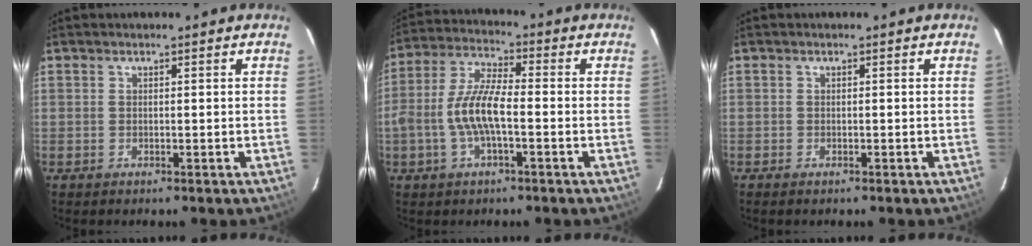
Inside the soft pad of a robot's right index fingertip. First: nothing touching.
{"total": 9.6, "force": [-2.4, 3.0, 8.7], "torque": [-0.187, 0.008, -0.048]}
{"total": 0.6, "force": [-0.5, 0.2, 0.2], "torque": [-0.007, -0.003, -0.010]}